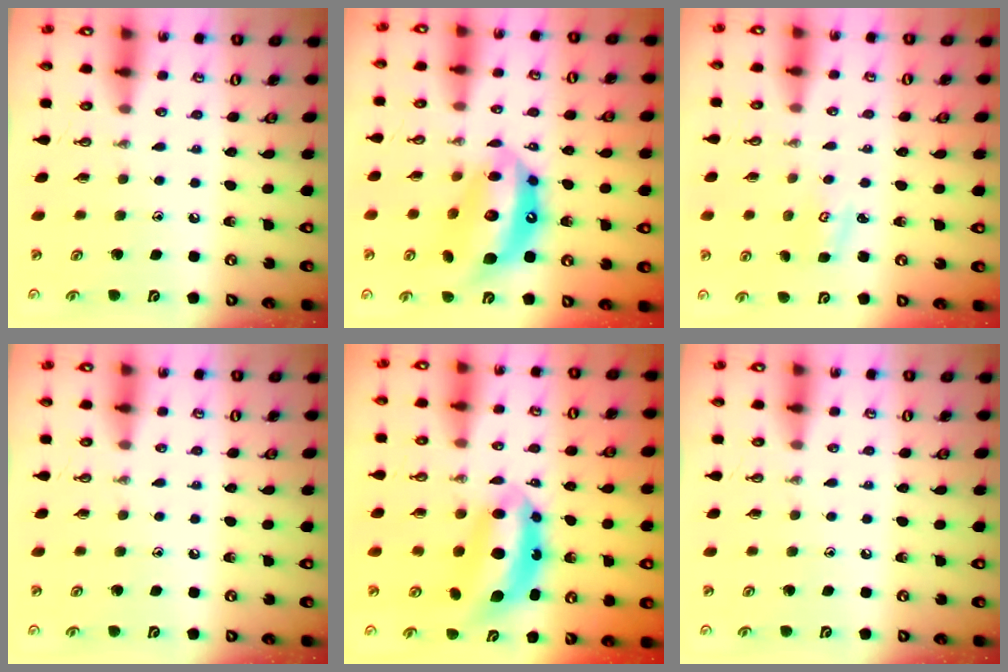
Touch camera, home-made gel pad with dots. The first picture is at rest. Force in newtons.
{"total": 15.6, "press": 15.5, "slide": 1.5}
{"total": 2.6, "press": 2.6, "slide": 0.2}
{"total": 0.0}
{"total": 6.8, "press": 6.8, "slide": 0.6}
{"total": 0.0}